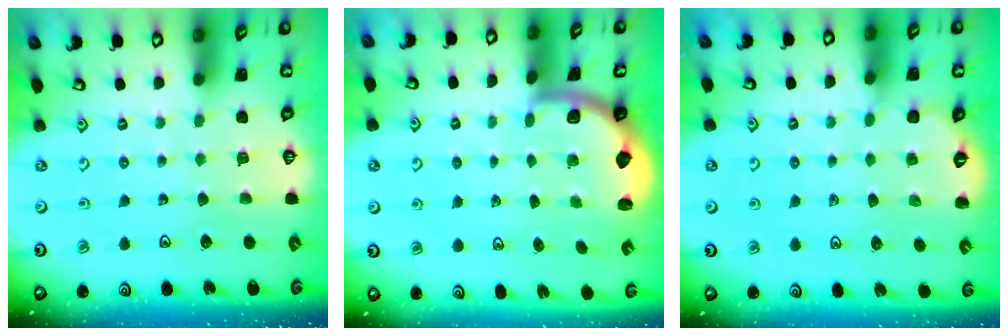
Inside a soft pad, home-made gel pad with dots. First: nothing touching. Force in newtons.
{"total": 2.0, "press": 1.9, "slide": 0.5}
{"total": 2.6, "press": 1.9, "slide": 1.9}